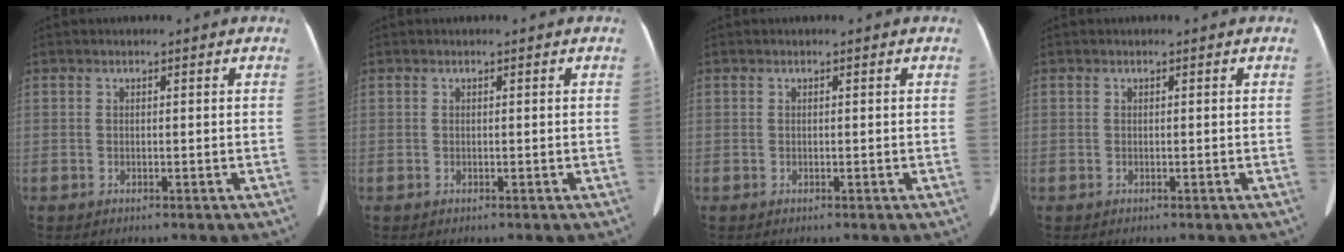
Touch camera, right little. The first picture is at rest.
{"total": 0.0}
{"total": 0.0}
{"total": 0.0}